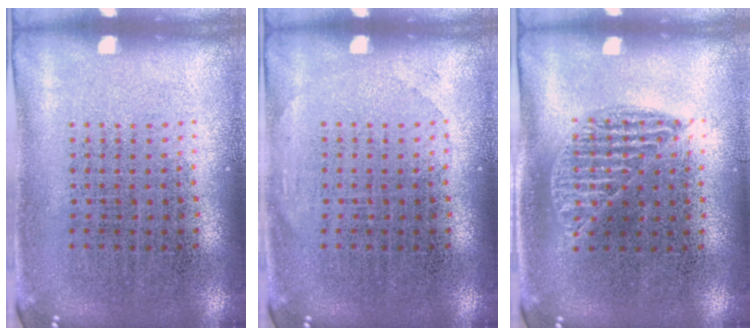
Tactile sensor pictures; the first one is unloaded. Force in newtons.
{"total": 0.7, "press": 0.6, "slide": 0.1}
{"total": 0.8, "press": 0.8, "slide": 0.4}